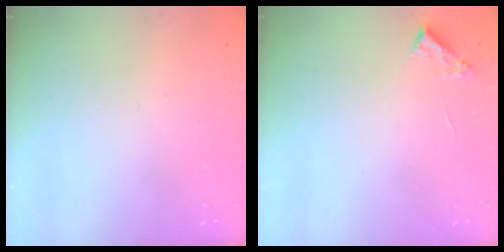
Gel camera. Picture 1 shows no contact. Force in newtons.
{"total": 3.6, "press": 3.6, "slide": 0.1}